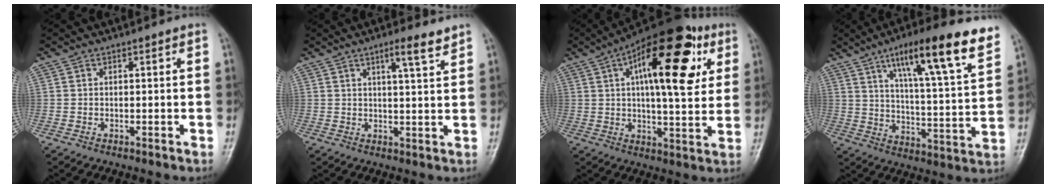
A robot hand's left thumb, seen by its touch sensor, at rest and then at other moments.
{"total": 4.9, "force": [3.2, 0.6, 3.6], "torque": [-0.053, -0.023, 0.051]}
{"total": 23.0, "force": [7.8, 9.2, 19.6], "torque": [-0.264, 0.000, 0.106]}
{"total": 19.3, "force": [11.7, 4.0, 14.9], "torque": [-0.201, -0.047, 0.185]}